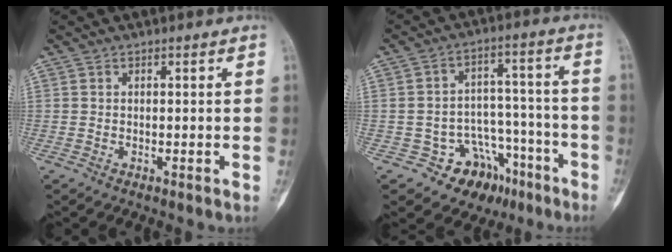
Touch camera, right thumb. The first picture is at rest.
{"total": 11.4, "force": [-6.8, 8.6, 3.2], "torque": [0.006, 0.091, -0.094]}